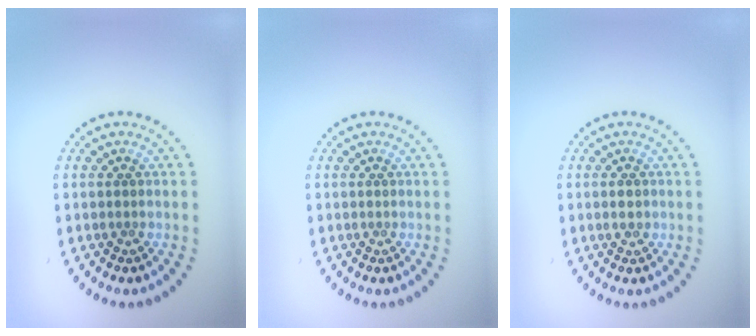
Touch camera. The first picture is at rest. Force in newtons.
{"total": 0.0}
{"total": 1.2, "press": 1.2, "slide": 0.0}